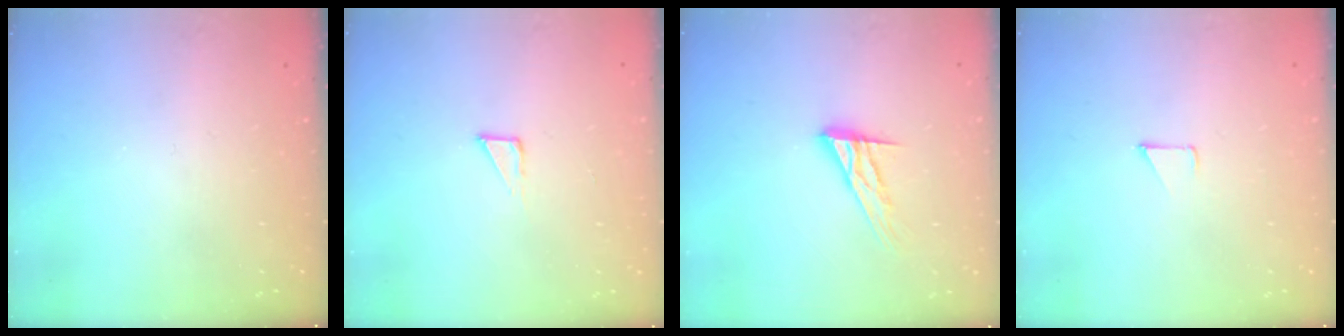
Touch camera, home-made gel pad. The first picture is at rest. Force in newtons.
{"total": 2.3, "press": 2.3, "slide": 0.1}
{"total": 12.0, "press": 12.0, "slide": 1.0}
{"total": 2.9, "press": 2.8, "slide": 0.3}